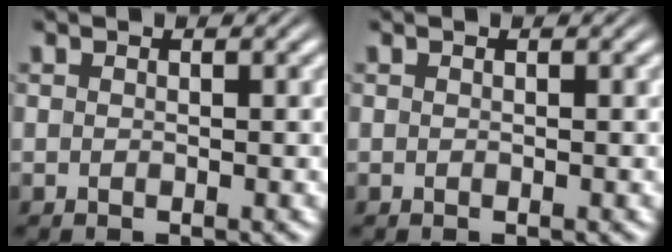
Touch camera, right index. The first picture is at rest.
{"total": 0.0}